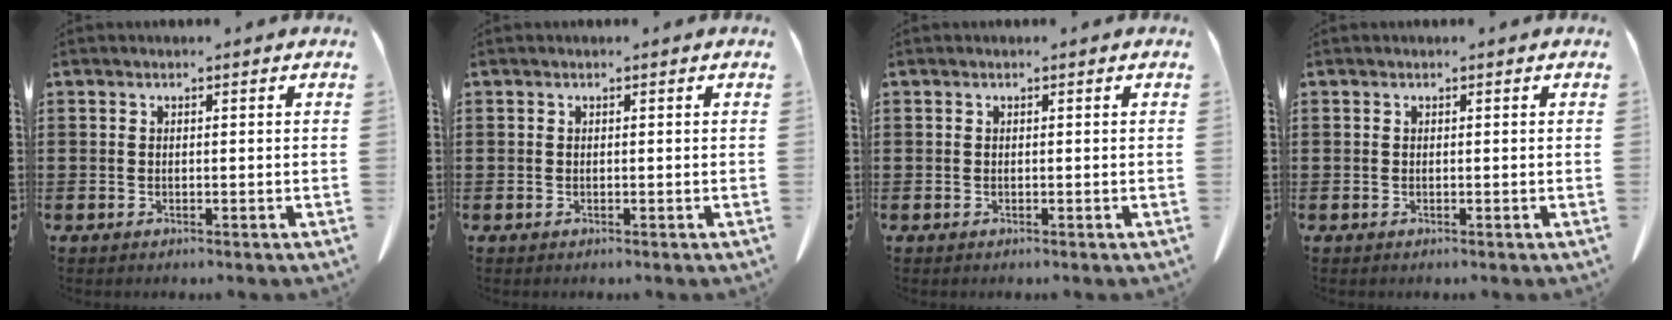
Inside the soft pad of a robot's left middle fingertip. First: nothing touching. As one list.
[{"total": 0.0}, {"total": 0.0}, {"total": 0.0}]